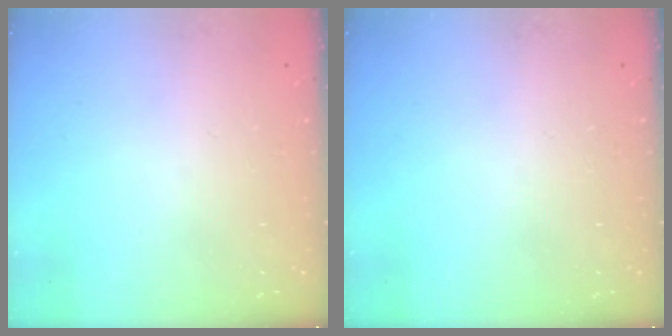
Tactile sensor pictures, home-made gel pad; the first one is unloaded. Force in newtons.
{"total": 0.0}